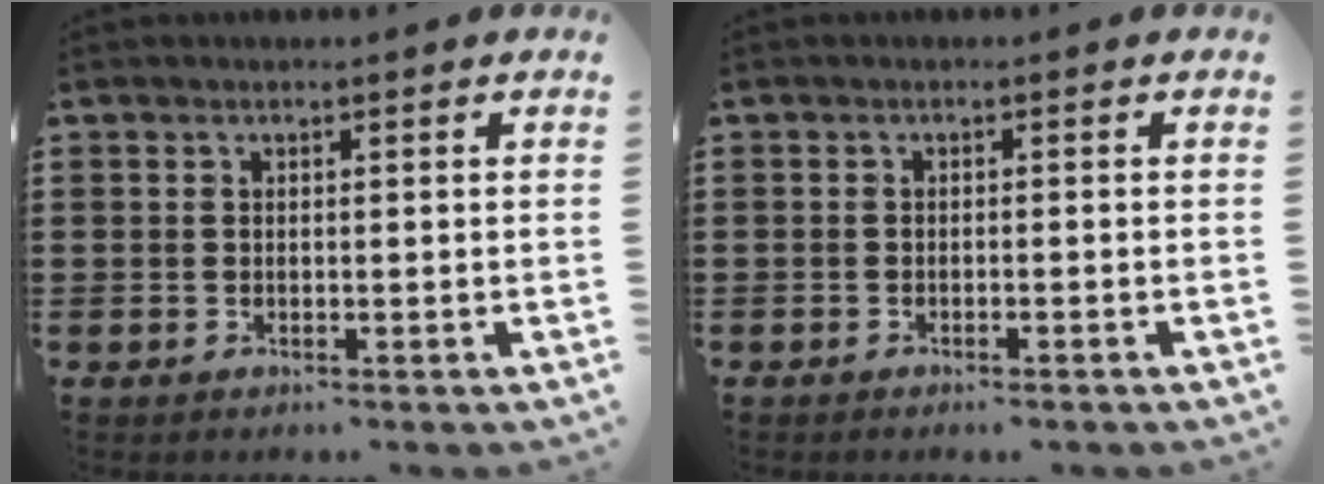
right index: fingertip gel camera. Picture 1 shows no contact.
{"total": 0.7, "force": [-0.7, 0.0, 0.3], "torque": [-0.007, -0.001, -0.013]}